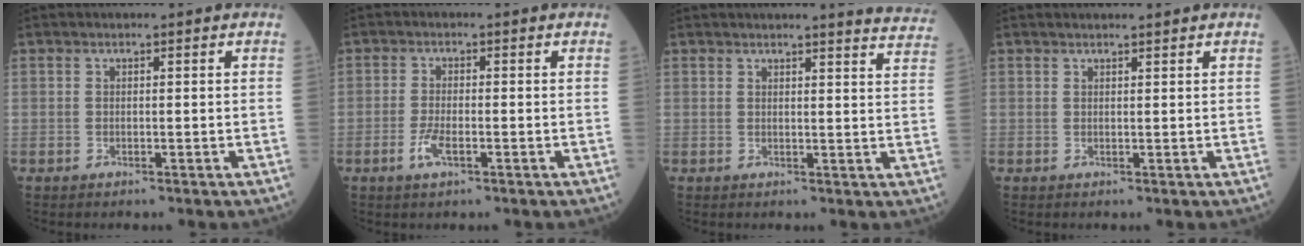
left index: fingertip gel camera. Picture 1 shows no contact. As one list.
[{"total": 3.0, "force": [-1.4, 0.9, 2.6], "torque": [-0.061, -0.004, -0.027]}, {"total": 8.4, "force": [8.2, 0.0, 1.6], "torque": [-0.007, -0.043, 0.064]}, {"total": 2.6, "force": [2.5, 0.0, 0.9], "torque": [-0.010, 0.014, 0.033]}]